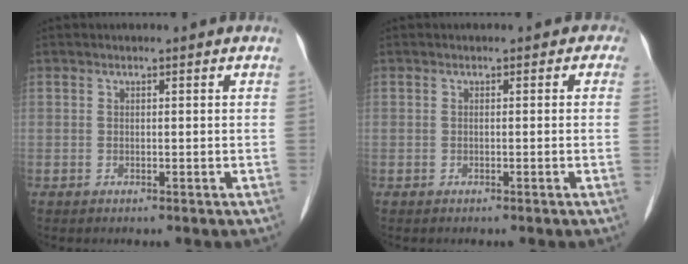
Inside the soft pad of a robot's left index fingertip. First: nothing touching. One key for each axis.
{"total": 0.8, "fx": -0.2, "fy": 0.7, "fz": 0.1, "tx": 0.012, "ty": 0.008, "tz": -0.013}